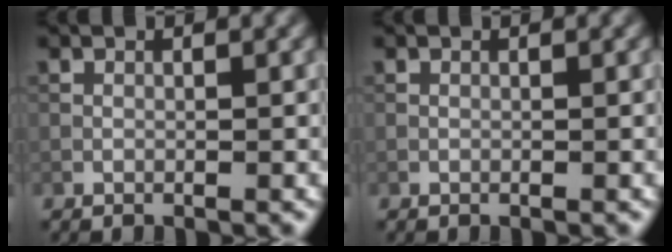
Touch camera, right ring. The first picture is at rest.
{"total": 0.0}